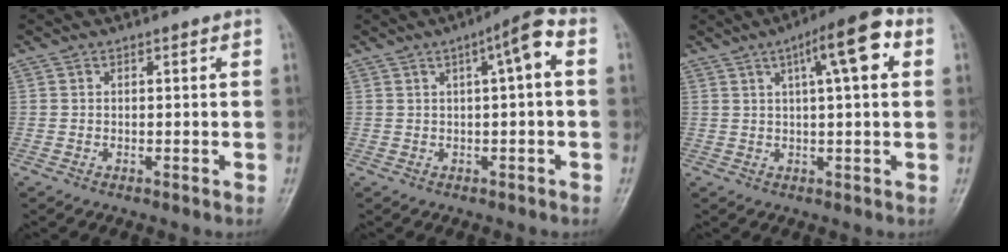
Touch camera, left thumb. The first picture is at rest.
{"total": 5.7, "force": [1.1, 1.0, 5.5], "torque": [-0.082, 0.021, 0.011]}
{"total": 10.5, "force": [3.6, 2.5, 9.5], "torque": [-0.140, 0.015, 0.050]}